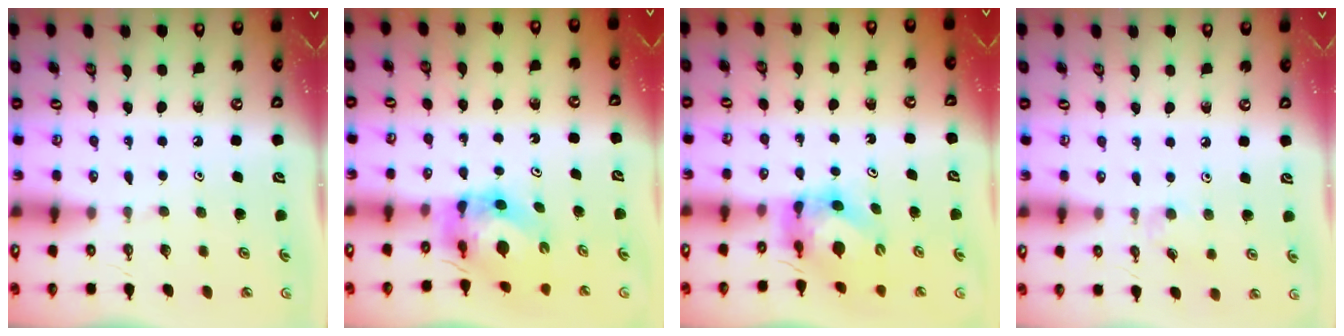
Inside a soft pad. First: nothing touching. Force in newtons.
{"total": 6.3, "press": 6.3, "slide": 0.6}
{"total": 5.8, "press": 5.8, "slide": 0.6}
{"total": 3.2, "press": 3.1, "slide": 0.6}